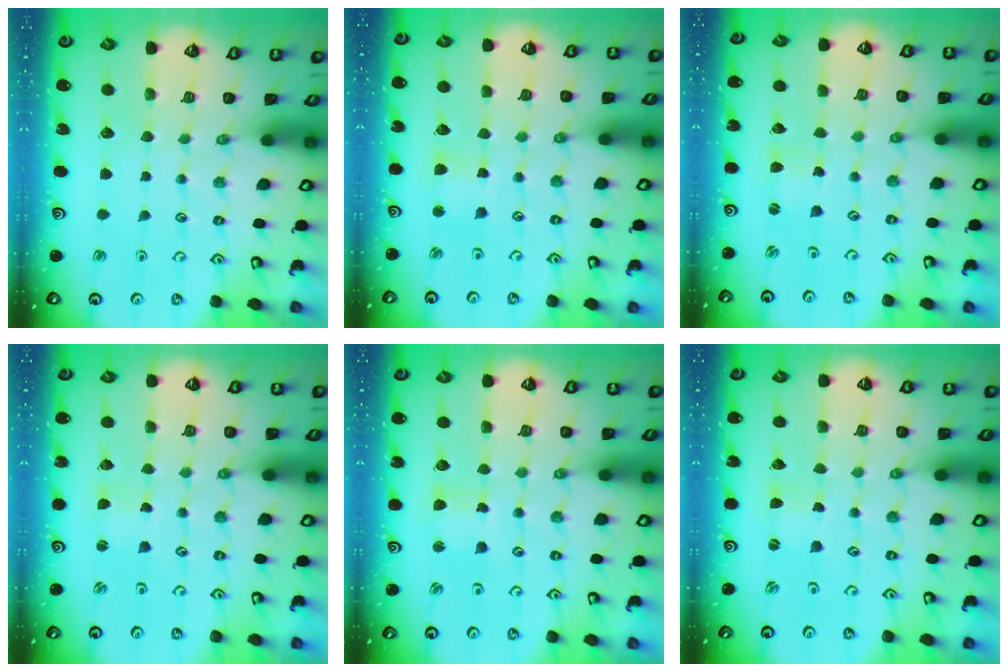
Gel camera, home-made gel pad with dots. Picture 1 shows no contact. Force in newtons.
{"total": 3.1, "press": 3.1, "slide": 0.3}
{"total": 1.8, "press": 1.7, "slide": 0.3}
{"total": 0.5, "press": 0.5, "slide": 0.1}
{"total": 1.7, "press": 1.6, "slide": 0.2}
{"total": 0.0}